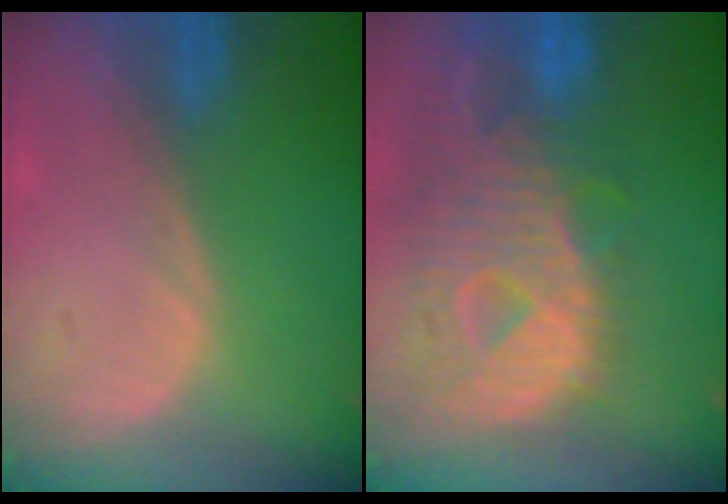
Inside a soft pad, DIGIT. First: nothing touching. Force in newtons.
{"total": 12.8, "press": 11.0, "slide": 6.7}